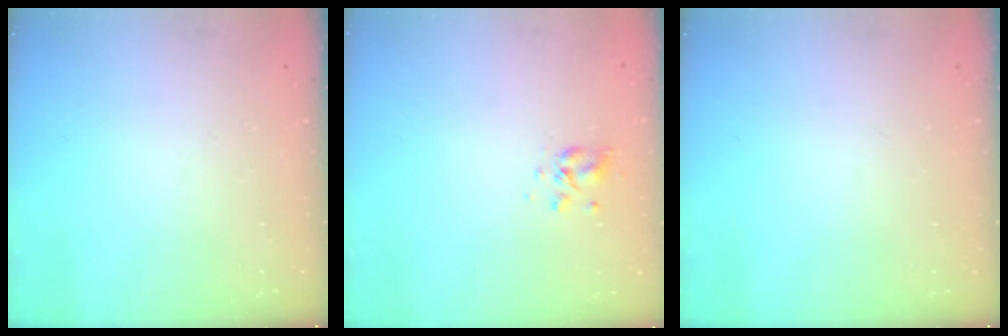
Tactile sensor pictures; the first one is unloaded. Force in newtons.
{"total": 3.8, "press": 3.5, "slide": 1.4}
{"total": 0.0}